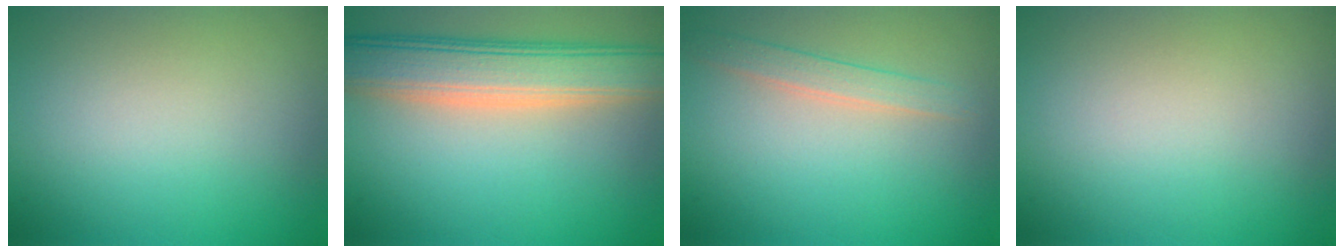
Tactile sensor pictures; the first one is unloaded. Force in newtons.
{"total": 7.2, "press": 7.2, "slide": 0.6}
{"total": 1.8, "press": 1.8, "slide": 0.1}
{"total": 0.0}